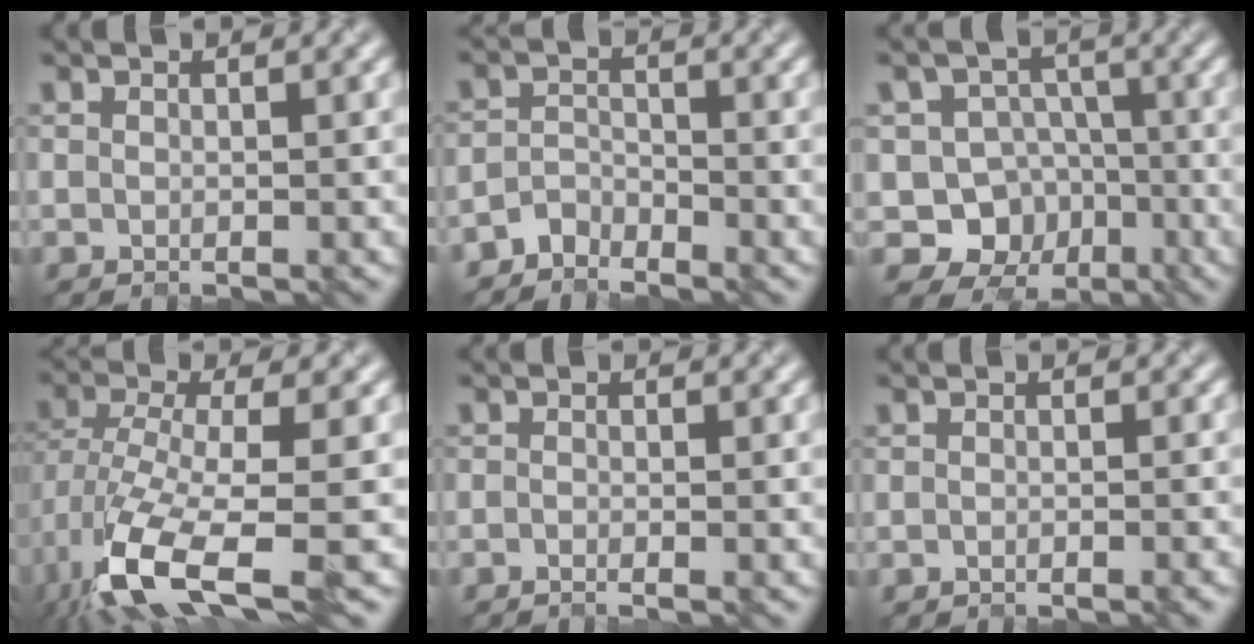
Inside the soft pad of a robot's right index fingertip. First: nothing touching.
{"total": 2.0, "force": [-1.8, 0.7, -0.1], "torque": [0.004, 0.008, -0.040]}
{"total": 8.1, "force": [-3.1, 7.2, 2.1], "torque": [-0.014, 0.001, -0.075]}
{"total": 10.7, "force": [-4.9, 3.9, 8.6], "torque": [-0.183, -0.020, -0.092]}
{"total": 0.9, "force": [-0.6, 0.3, 0.6], "torque": [-0.005, -0.008, -0.012]}
{"total": 0.9, "force": [-0.7, 0.1, 0.5], "torque": [-0.006, -0.003, -0.012]}